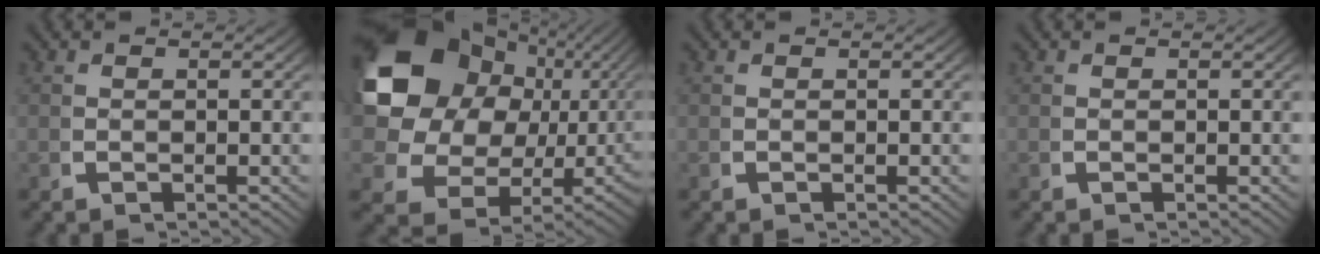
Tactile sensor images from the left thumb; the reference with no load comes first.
{"total": 19.4, "force": [1.8, 14.7, 12.4], "torque": [-0.275, -0.043, 0.046]}
{"total": 0.0}
{"total": 0.0}